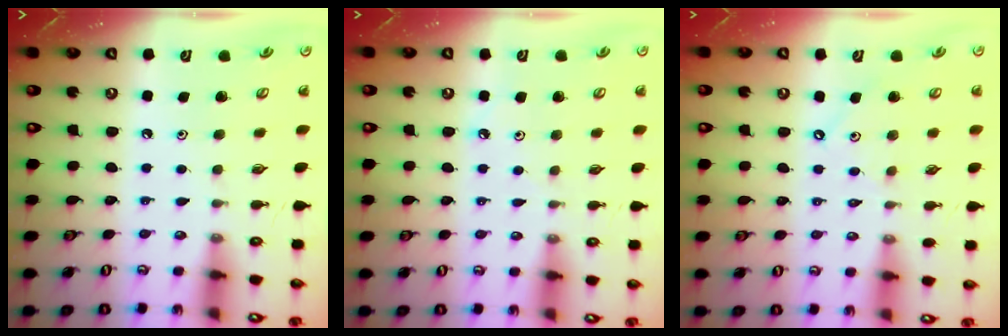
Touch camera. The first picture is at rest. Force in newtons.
{"total": 3.0, "press": 2.9, "slide": 0.4}
{"total": 4.9, "press": 4.9, "slide": 0.6}